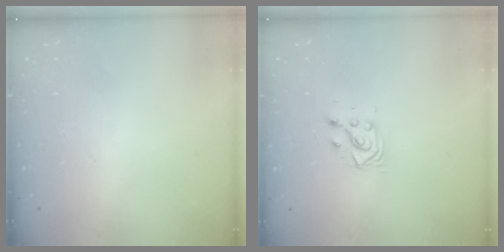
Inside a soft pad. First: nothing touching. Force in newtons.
{"total": 3.5, "press": 3.4, "slide": 0.9}